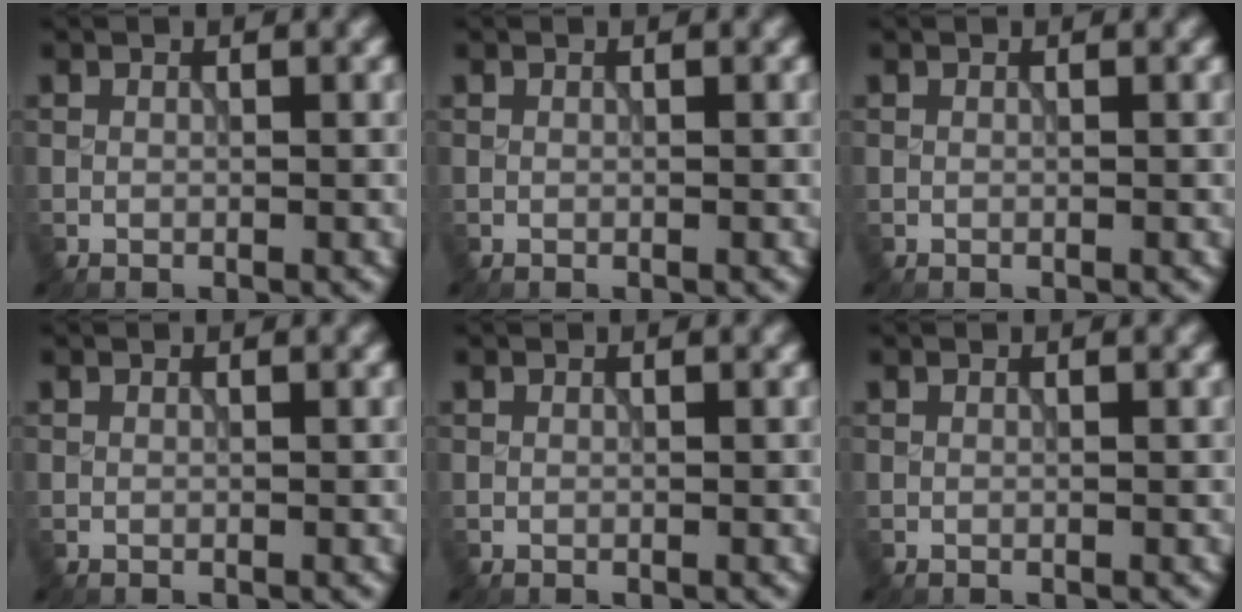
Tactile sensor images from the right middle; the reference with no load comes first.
{"total": 0.0}
{"total": 0.0}
{"total": 0.0}
{"total": 0.0}
{"total": 0.0}